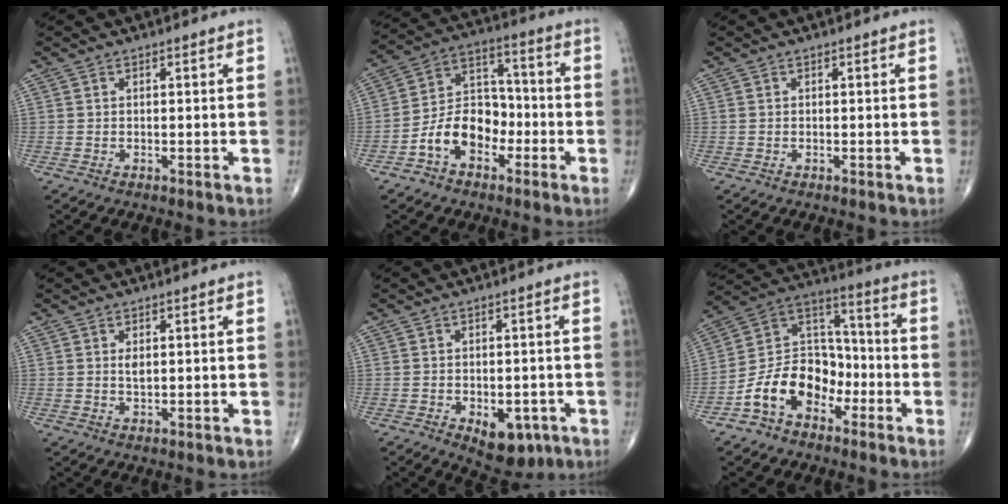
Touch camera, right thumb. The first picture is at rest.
{"total": 11.6, "force": [-4.4, 8.0, 7.2], "torque": [-0.100, 0.049, -0.086]}
{"total": 0.0}
{"total": 1.6, "force": [0.5, 0.7, 1.3], "torque": [-0.023, -0.005, 0.011]}
{"total": 8.3, "force": [-3.4, 4.8, 5.9], "torque": [-0.059, 0.007, -0.034]}
{"total": 14.1, "force": [-6.3, 9.9, 7.8], "torque": [-0.108, 0.074, -0.126]}